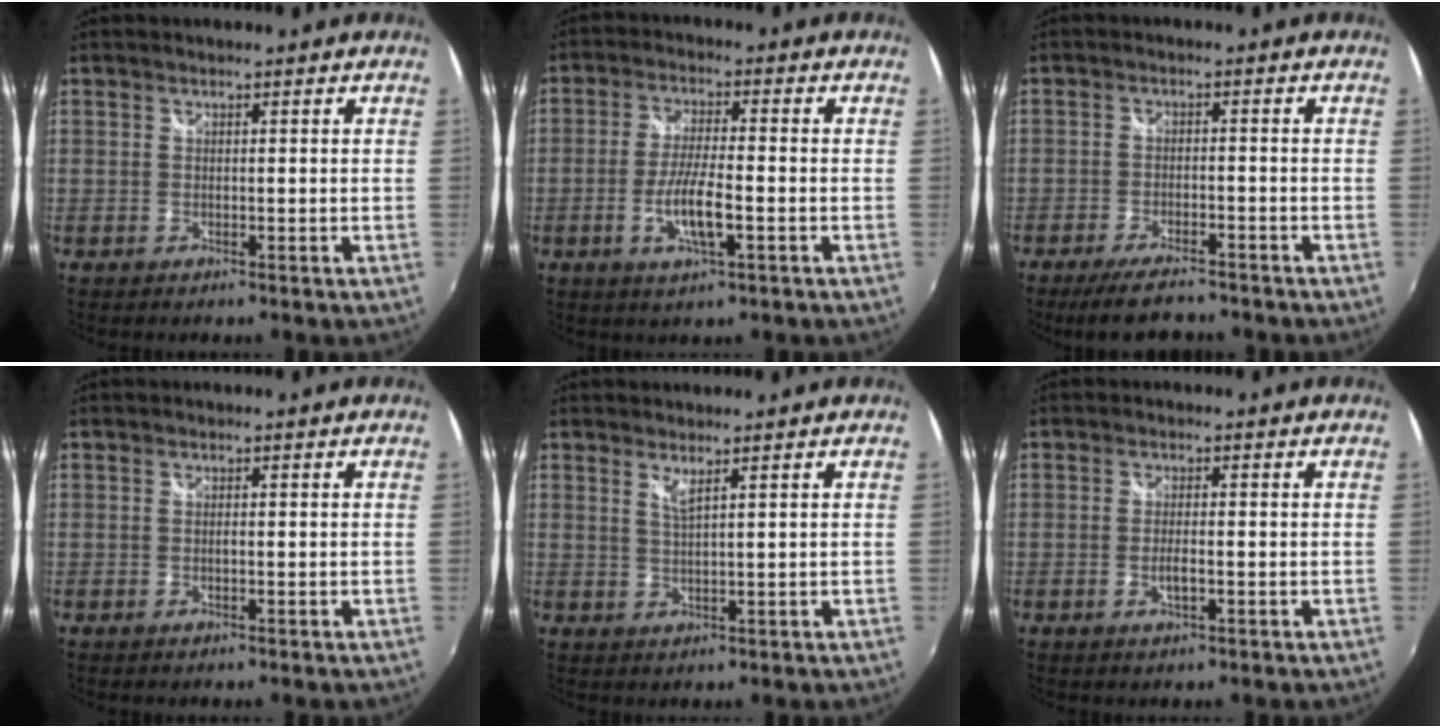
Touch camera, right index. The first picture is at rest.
{"total": 6.7, "force": [-2.2, 1.4, 6.1], "torque": [-0.125, -0.007, -0.042]}
{"total": 8.4, "force": [-7.0, 2.1, 4.1], "torque": [-0.099, -0.018, -0.117]}
{"total": 0.0}
{"total": 1.8, "force": [1.3, -0.2, 1.3], "torque": [-0.026, -0.005, 0.020]}
{"total": 2.3, "force": [-0.7, 0.6, 2.1], "torque": [-0.040, -0.003, -0.012]}